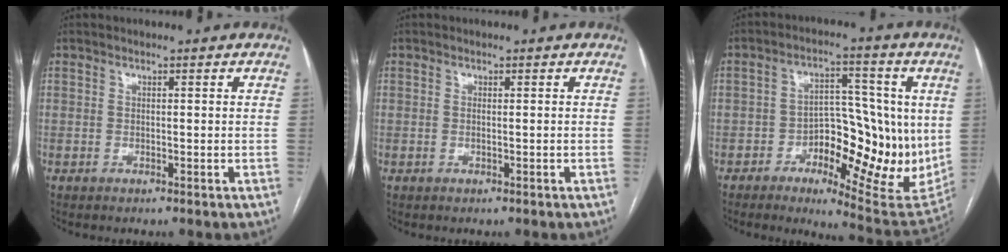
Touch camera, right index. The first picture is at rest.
{"total": 0.5, "force": [-0.1, 0.0, 0.5], "torque": [-0.012, -0.001, 0.001]}
{"total": 15.4, "force": [-1.9, 7.1, 13.6], "torque": [-0.179, 0.011, -0.021]}